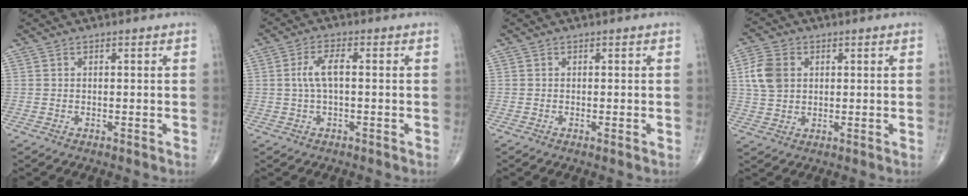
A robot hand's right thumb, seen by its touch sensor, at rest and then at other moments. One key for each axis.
{"total": 4.4, "fx": 0.2, "fy": 1.6, "fz": 4.1, "tx": -0.095, "ty": 0.012, "tz": 0.002}
{"total": 0.5, "fx": -0.1, "fy": 0.0, "fz": 0.5, "tx": -0.011, "ty": -0.003, "tz": -0.002}
{"total": 7.2, "fx": 1.6, "fy": 5.4, "fz": 4.5, "tx": -0.087, "ty": 0.003, "tz": 0.028}